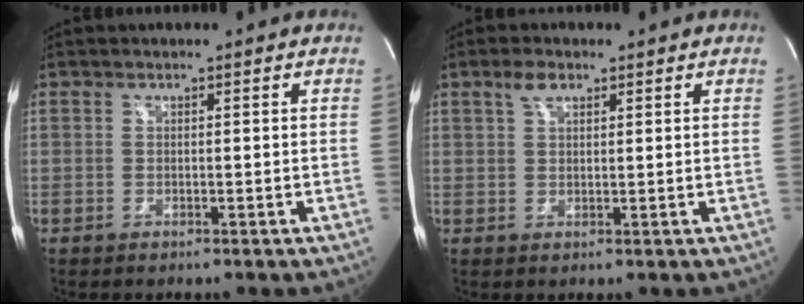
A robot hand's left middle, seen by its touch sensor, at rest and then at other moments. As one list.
[{"total": 2.7, "force": [1.7, 1.2, 1.7], "torque": [-0.039, 0.009, 0.035]}]